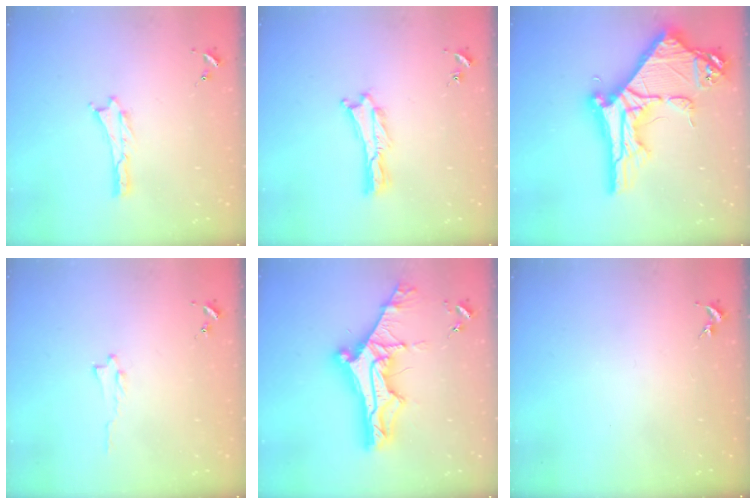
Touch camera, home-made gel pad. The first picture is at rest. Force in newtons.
{"total": 0.6, "press": 0.5, "slide": 0.2}
{"total": 14.0, "press": 13.9, "slide": 1.4}
{"total": 0.6, "press": 0.6, "slide": 0.1}
{"total": 13.2, "press": 13.1, "slide": 1.4}
{"total": 0.0}